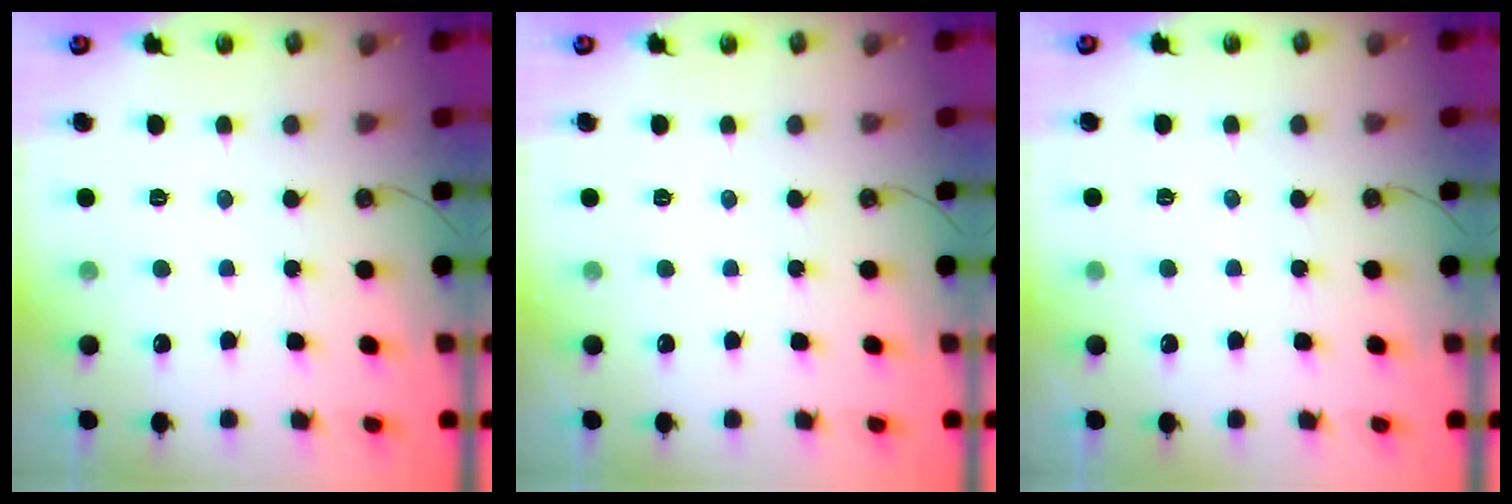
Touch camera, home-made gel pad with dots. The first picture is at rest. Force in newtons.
{"total": 0.0}
{"total": 1.8, "press": 1.7, "slide": 0.1}